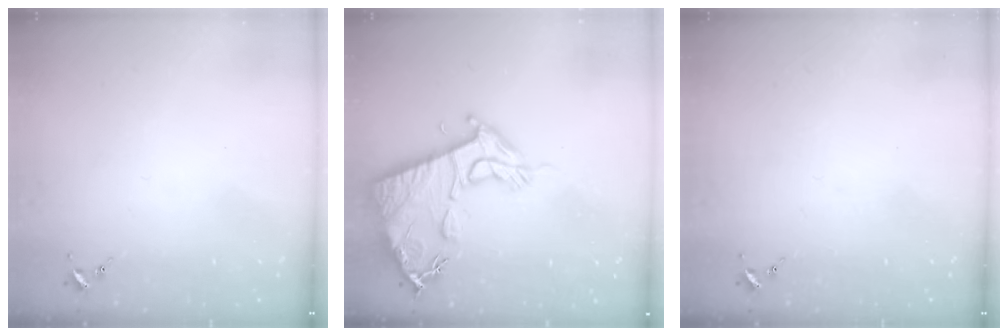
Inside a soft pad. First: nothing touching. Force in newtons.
{"total": 15.5, "press": 15.5, "slide": 1.2}
{"total": 0.0}